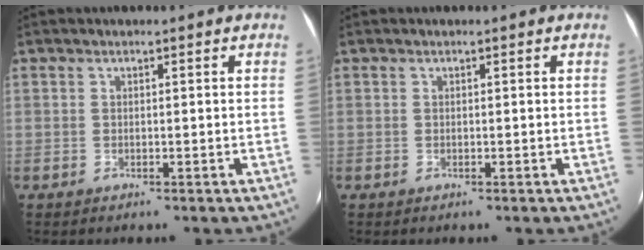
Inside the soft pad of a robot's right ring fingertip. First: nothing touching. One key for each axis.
{"total": 0.0}